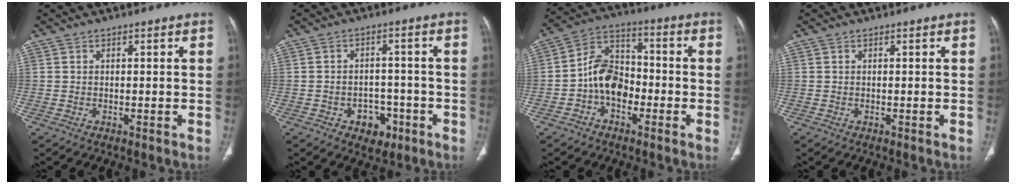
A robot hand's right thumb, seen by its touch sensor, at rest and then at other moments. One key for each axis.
{"total": 5.9, "fx": -2.8, "fy": 4.4, "fz": 2.7, "tx": -0.010, "ty": 0.026, "tz": -0.034}
{"total": 10.0, "fx": -2.8, "fy": 7.1, "fz": 6.5, "tx": -0.097, "ty": 0.042, "tz": -0.063}
{"total": 0.0}